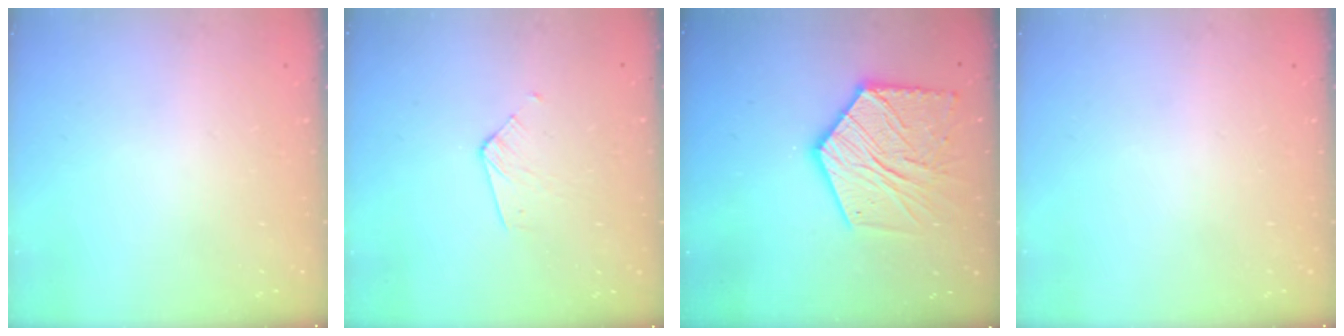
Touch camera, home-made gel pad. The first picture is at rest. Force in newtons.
{"total": 3.5, "press": 3.5, "slide": 0.4}
{"total": 16.6, "press": 16.6, "slide": 1.6}
{"total": 0.0}